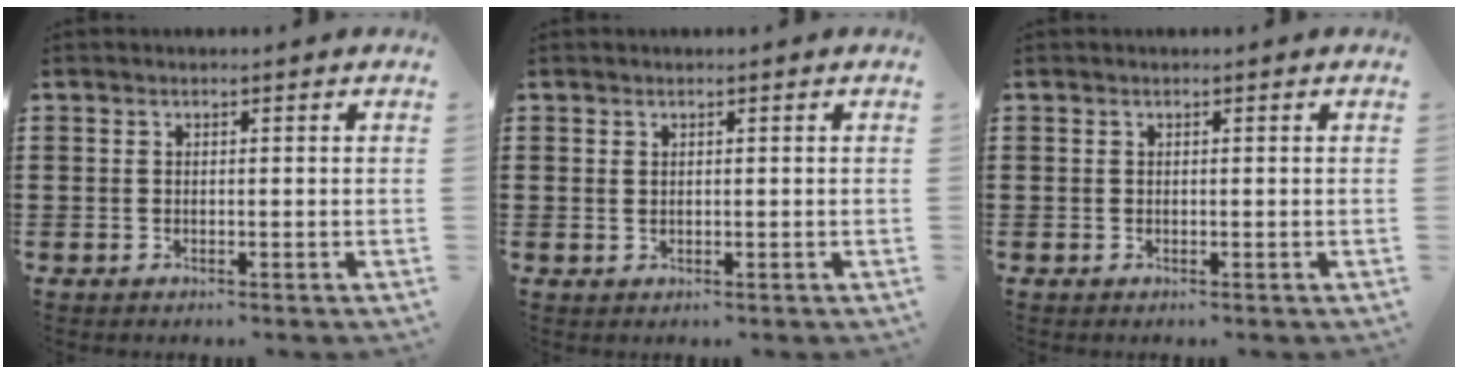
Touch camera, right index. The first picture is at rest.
{"total": 0.7, "force": [0.3, 0.5, 0.4], "torque": [-0.009, 0.004, 0.006]}
{"total": 0.0}